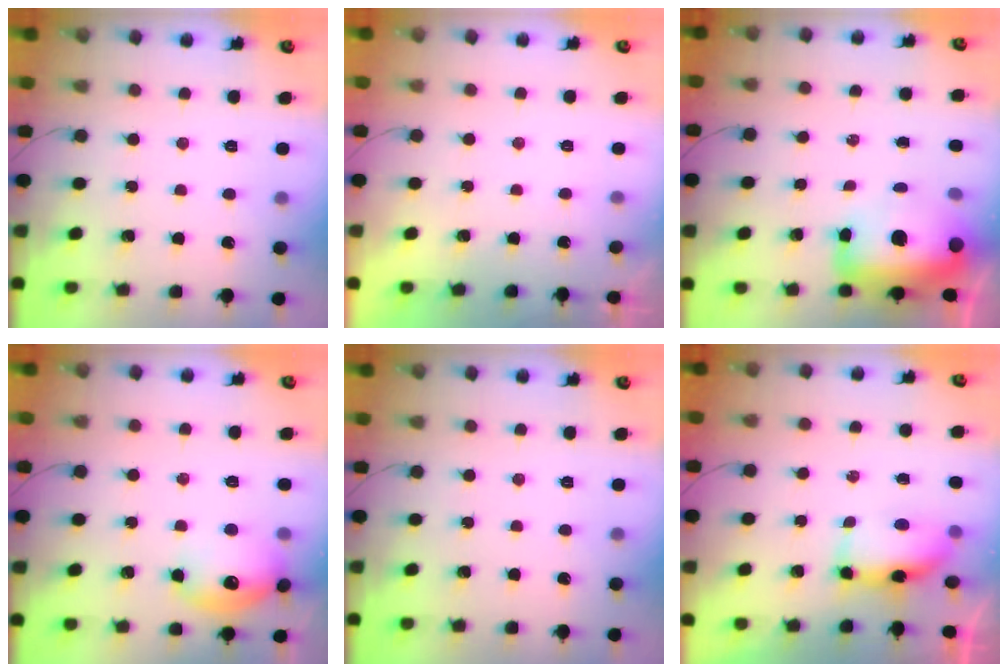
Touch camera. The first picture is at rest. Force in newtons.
{"total": 0.0}
{"total": 23.0, "press": 19.1, "slide": 12.8}
{"total": 15.0, "press": 14.9, "slide": 1.4}
{"total": 0.0}
{"total": 8.9, "press": 7.7, "slide": 4.5}